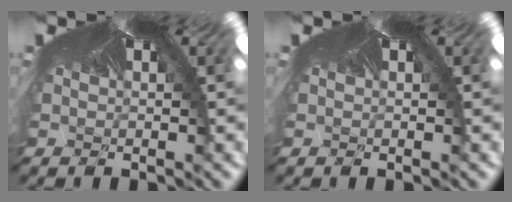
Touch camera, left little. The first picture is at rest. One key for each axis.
{"total": 0.0}